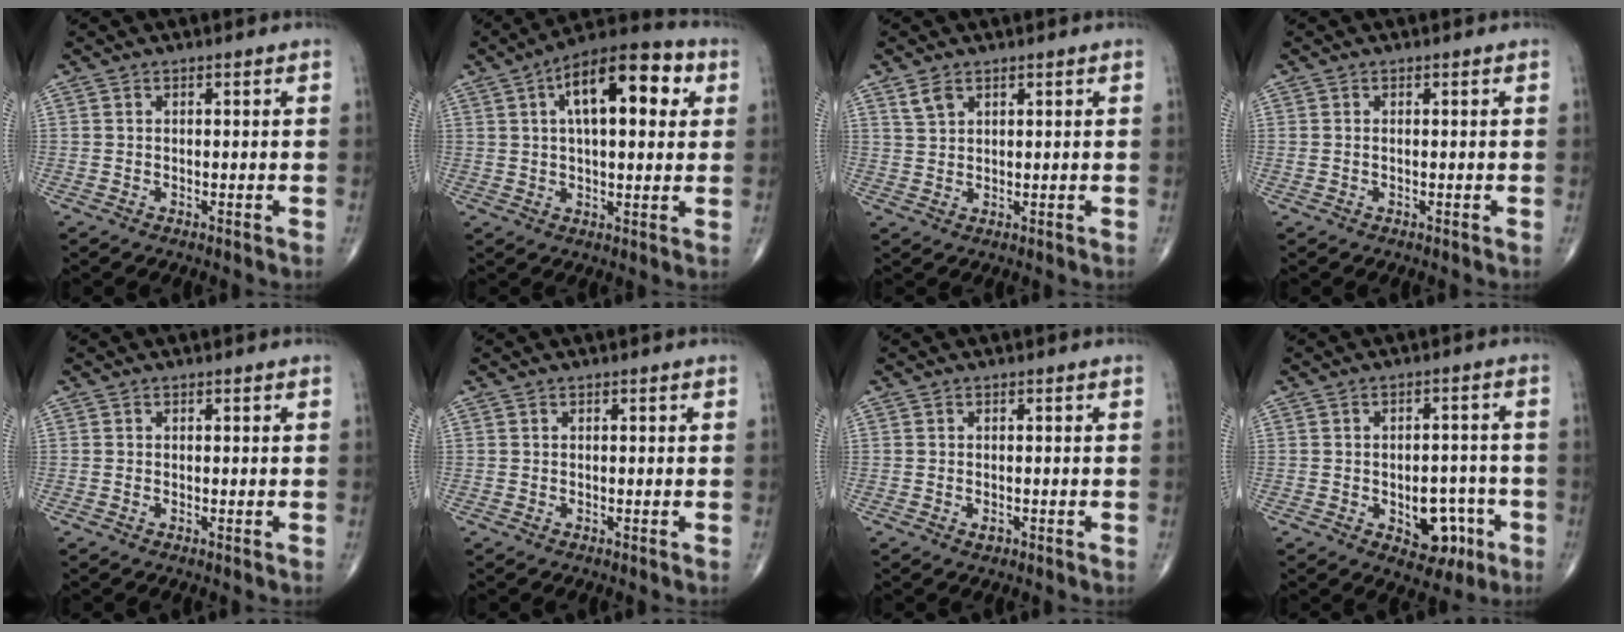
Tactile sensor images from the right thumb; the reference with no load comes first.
{"total": 16.5, "force": [5.0, 7.3, 13.9], "torque": [-0.183, 0.020, 0.068]}
{"total": 2.7, "force": [1.9, 1.5, 1.4], "torque": [-0.025, -0.004, 0.044]}
{"total": 0.6, "force": [0.0, 0.3, 0.5], "torque": [-0.018, 0.004, 0.003]}
{"total": 0.0}
{"total": 0.0}
{"total": 0.9, "force": [-0.4, 0.5, 0.6], "torque": [-0.008, -0.001, -0.005]}
{"total": 8.9, "force": [-3.2, 5.6, 6.1], "torque": [-0.045, 0.026, -0.033]}